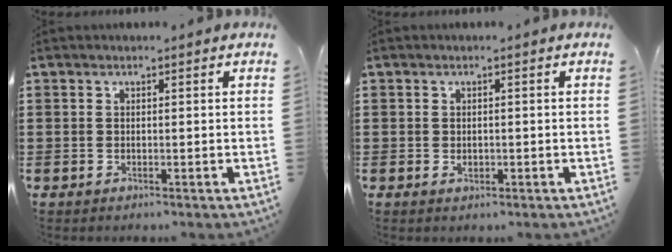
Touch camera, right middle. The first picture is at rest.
{"total": 1.0, "force": [-0.2, 0.6, 0.8], "torque": [-0.015, 0.001, -0.005]}